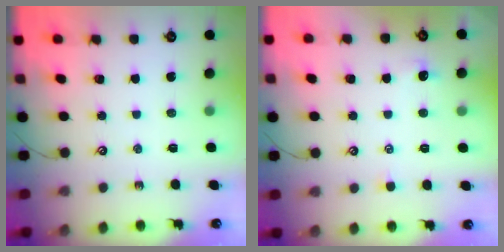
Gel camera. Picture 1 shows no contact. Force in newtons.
{"total": 1.8, "press": 1.8, "slide": 0.5}